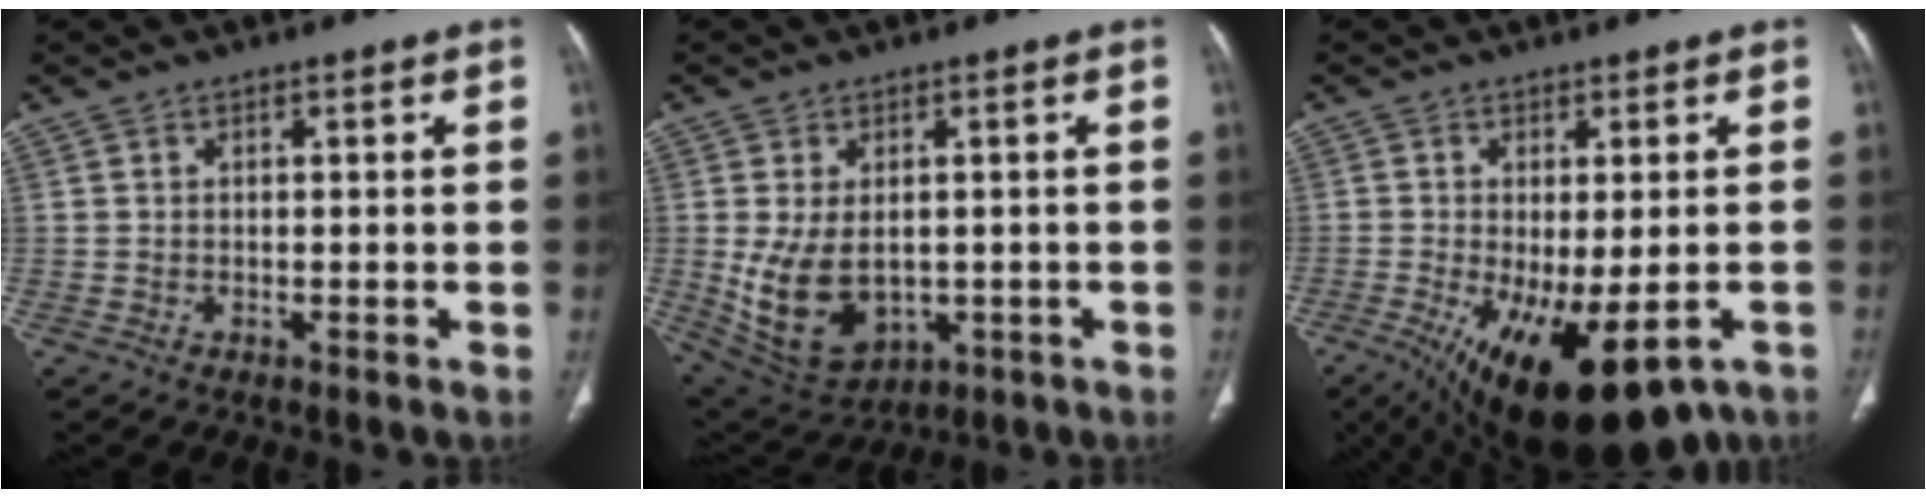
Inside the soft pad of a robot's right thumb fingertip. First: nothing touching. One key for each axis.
{"total": 12.0, "fx": -1.1, "fy": 8.0, "fz": 8.9, "tx": -0.149, "ty": -0.007, "tz": 0.012}
{"total": 17.7, "fx": -8.1, "fy": 7.3, "fz": 14.0, "tx": -0.216, "ty": -0.019, "tz": -0.109}